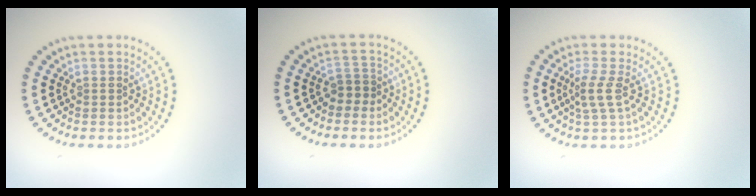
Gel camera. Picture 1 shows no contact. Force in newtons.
{"total": 1.6, "press": 1.3, "slide": 0.9}
{"total": 2.2, "press": 1.5, "slide": 1.6}